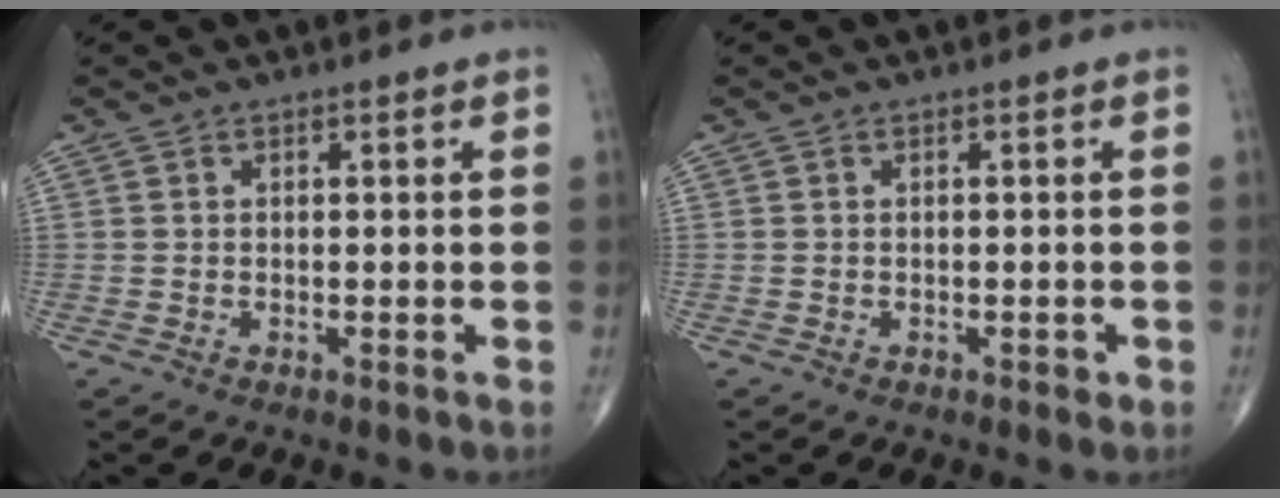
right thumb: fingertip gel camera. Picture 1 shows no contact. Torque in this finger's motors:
{"motor_torque": [0.09, -0.05, 0.02, 0.10, 0.00]}